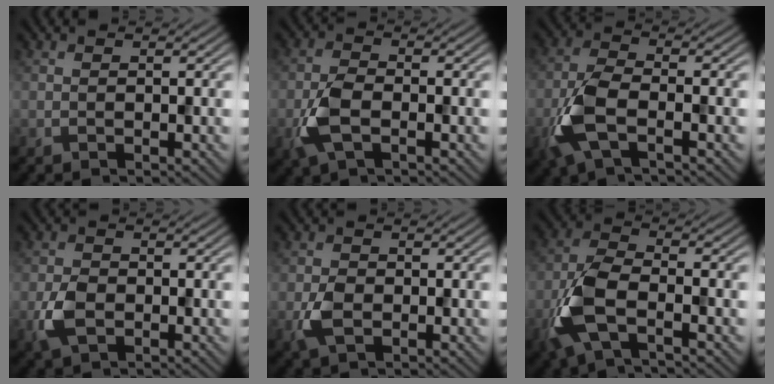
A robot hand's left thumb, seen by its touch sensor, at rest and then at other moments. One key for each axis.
{"total": 4.8, "fx": -1.7, "fy": 2.5, "fz": 3.7, "tx": -0.090, "ty": -0.001, "tz": -0.042}
{"total": 7.1, "fx": -2.7, "fy": 3.1, "fz": 5.8, "tx": -0.143, "ty": -0.003, "tz": -0.066}
{"total": 3.9, "fx": -1.2, "fy": 2.5, "fz": 2.6, "tx": -0.064, "ty": -0.005, "tz": -0.030}
{"total": 3.1, "fx": -0.8, "fy": 2.1, "fz": 2.1, "tx": -0.050, "ty": -0.004, "tz": -0.020}
{"total": 7.9, "fx": -3.1, "fy": 3.4, "fz": 6.4, "tx": -0.157, "ty": -0.002, "tz": -0.079}